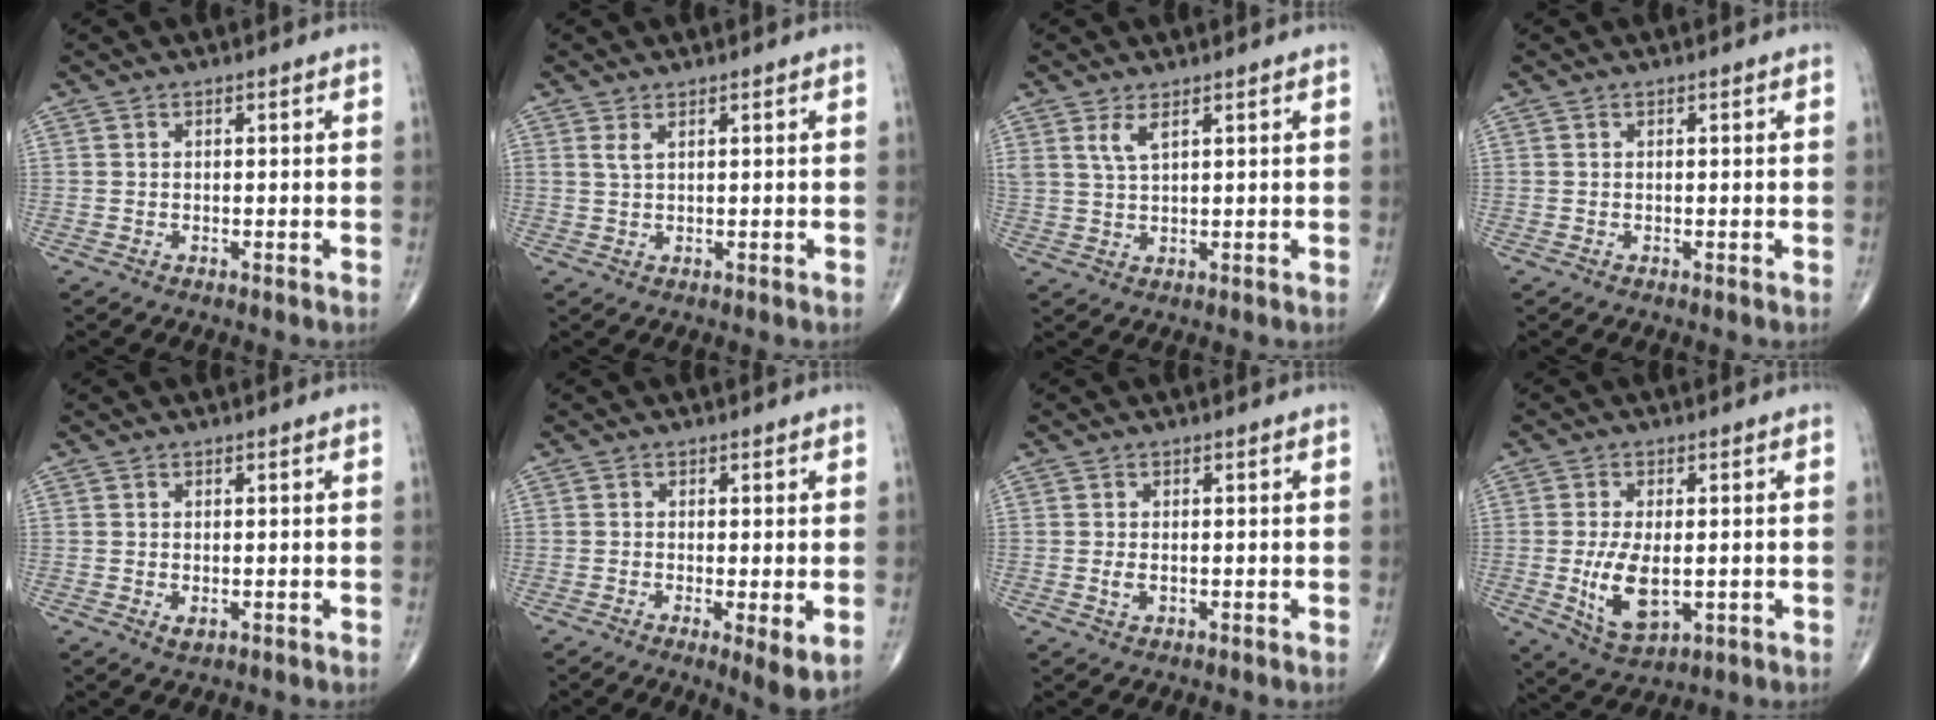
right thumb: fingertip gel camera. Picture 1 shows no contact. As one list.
[{"total": 1.4, "force": [0.8, 0.3, 1.0], "torque": [-0.026, 0.000, 0.021]}, {"total": 3.1, "force": [1.8, 0.9, 2.4], "torque": [-0.050, -0.009, 0.042]}, {"total": 0.0}, {"total": 1.2, "force": [-0.2, 0.8, 1.0], "torque": [-0.013, -0.002, 0.001]}, {"total": 4.5, "force": [-0.7, 1.0, 4.3], "torque": [-0.076, -0.016, -0.016]}, {"total": 1.5, "force": [-0.1, 0.9, 1.2], "torque": [-0.023, -0.001, -0.001]}, {"total": 9.2, "force": [-1.1, 4.8, 7.8], "torque": [-0.139, -0.015, -0.007]}]